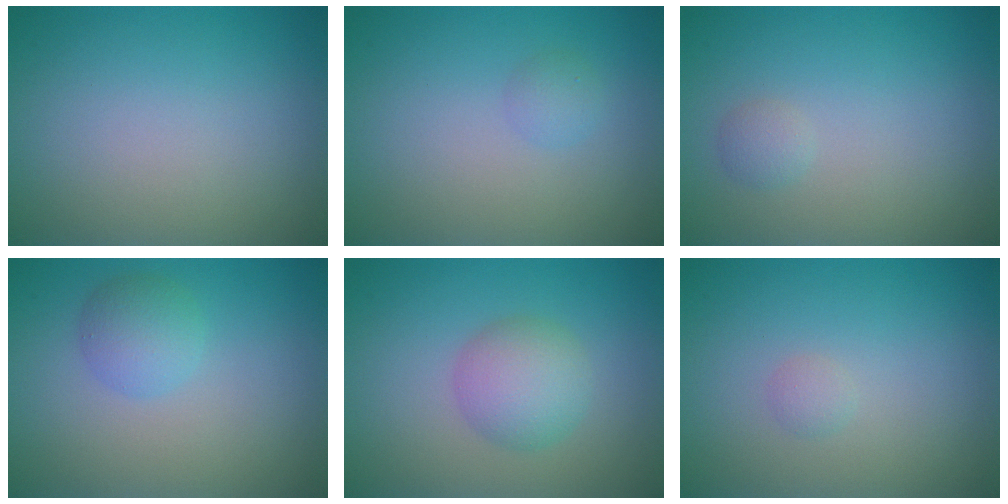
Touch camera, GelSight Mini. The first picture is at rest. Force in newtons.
{"total": 1.0, "press": 1.0, "slide": 0.0}
{"total": 0.9, "press": 0.9, "slide": 0.0}
{"total": 2.4, "press": 2.4, "slide": 0.0}
{"total": 3.4, "press": 3.4, "slide": 0.1}
{"total": 0.7, "press": 0.7, "slide": 0.1}